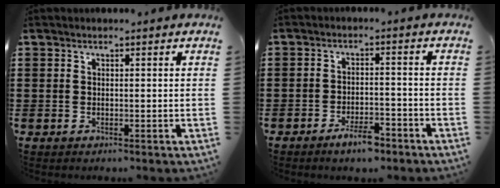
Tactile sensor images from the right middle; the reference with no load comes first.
{"total": 4.1, "force": [-3.1, 1.1, 2.3], "torque": [-0.044, 0.007, -0.060]}